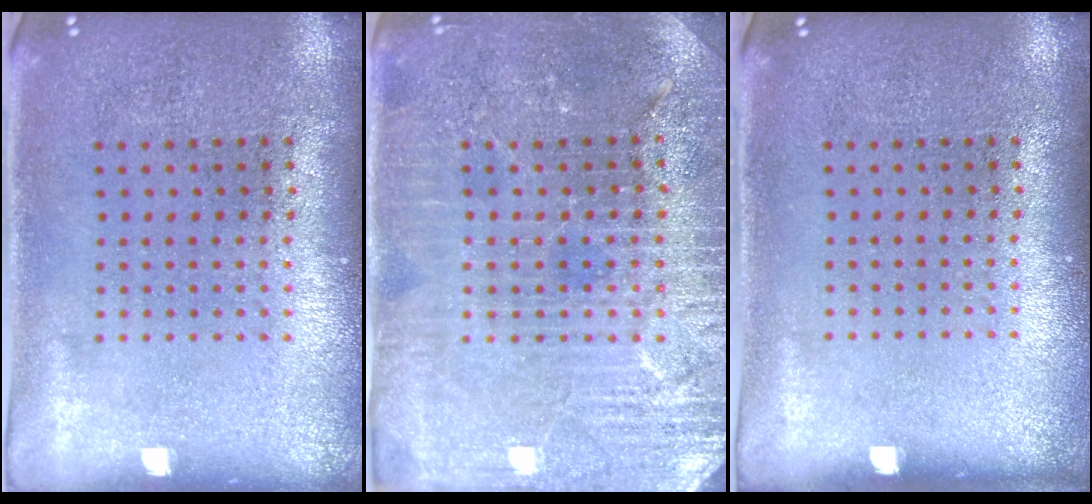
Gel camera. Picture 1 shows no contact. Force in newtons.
{"total": 4.1, "press": 3.9, "slide": 1.2}
{"total": 0.0}